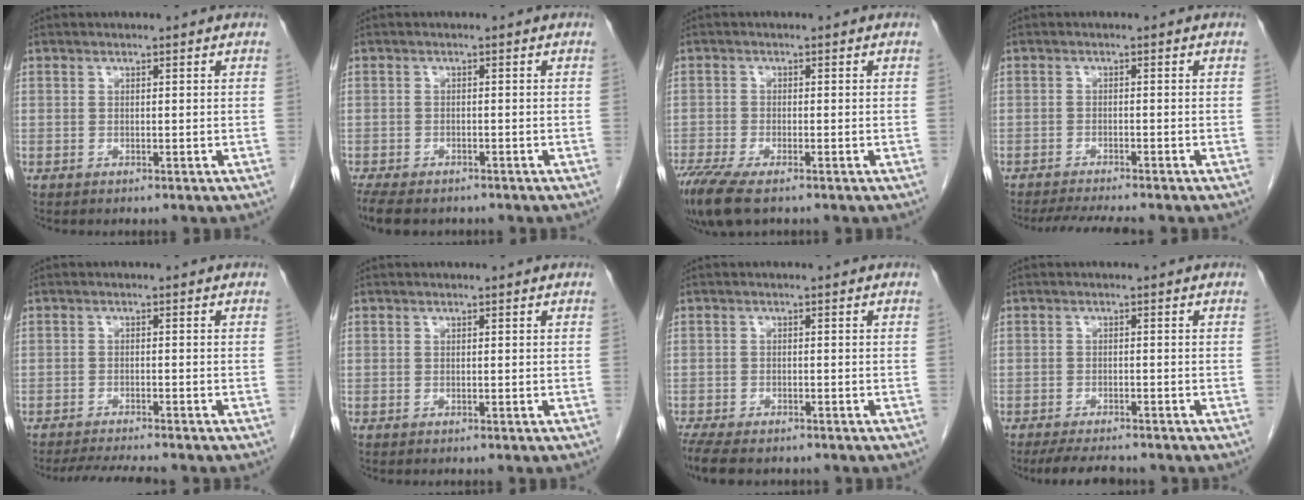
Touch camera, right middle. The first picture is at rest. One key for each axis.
{"total": 9.0, "fx": -7.1, "fy": 3.8, "fz": 4.2, "tx": -0.085, "ty": -0.010, "tz": -0.102}
{"total": 7.2, "fx": -5.1, "fy": 1.7, "fz": 4.7, "tx": -0.090, "ty": -0.019, "tz": -0.091}
{"total": 6.3, "fx": -5.6, "fy": 0.1, "fz": 2.8, "tx": -0.040, "ty": -0.014, "tz": -0.088}
{"total": 6.1, "fx": -5.6, "fy": 0.2, "fz": 2.5, "tx": -0.037, "ty": -0.014, "tz": -0.089}
{"total": 0.0}
{"total": 8.5, "fx": -6.8, "fy": 2.9, "fz": 4.1, "tx": -0.075, "ty": -0.013, "tz": -0.104}
{"total": 5.7, "fx": -5.1, "fy": 1.1, "fz": 2.3, "tx": -0.037, "ty": -0.013, "tz": -0.080}